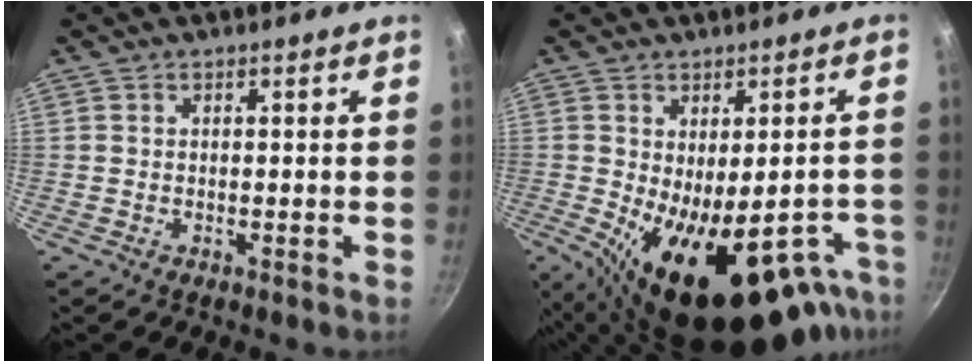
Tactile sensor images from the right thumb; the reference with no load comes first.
{"total": 20.7, "force": [-9.5, 9.8, 15.6], "torque": [-0.160, -0.012, -0.113]}